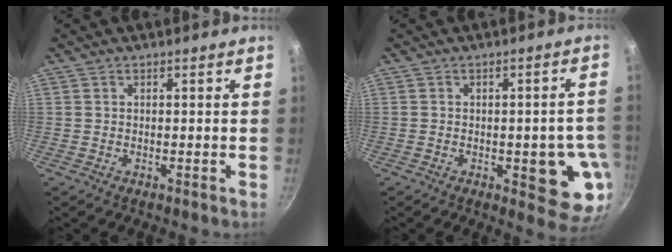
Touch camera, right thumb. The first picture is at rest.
{"total": 9.7, "force": [-2.3, 4.2, 8.4], "torque": [-0.055, 0.003, -0.028]}